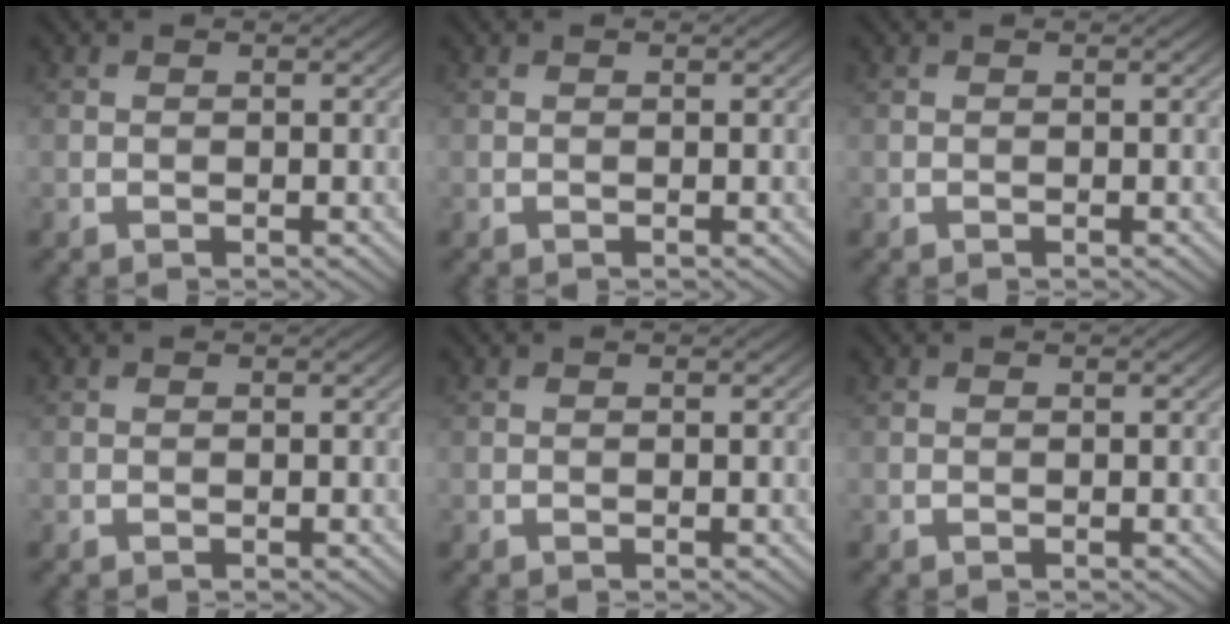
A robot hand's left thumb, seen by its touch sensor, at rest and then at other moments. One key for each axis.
{"total": 0.0}
{"total": 0.0}
{"total": 0.0}
{"total": 0.0}
{"total": 0.0}